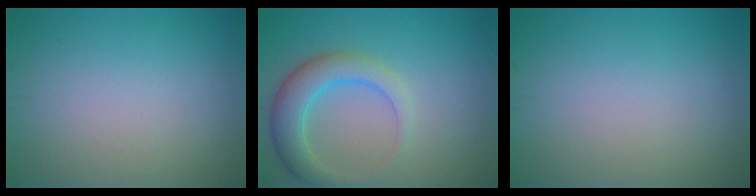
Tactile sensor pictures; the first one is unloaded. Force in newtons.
{"total": 4.5, "press": 4.5, "slide": 0.1}
{"total": 0.0}